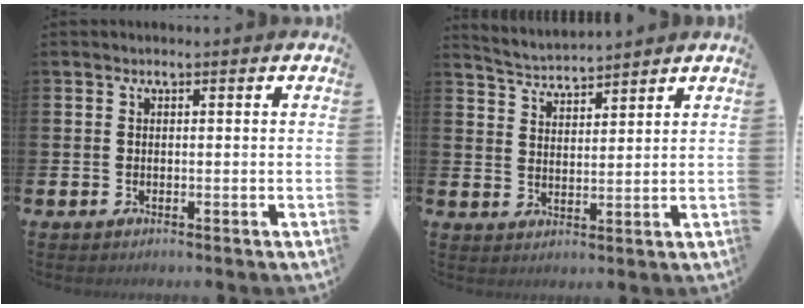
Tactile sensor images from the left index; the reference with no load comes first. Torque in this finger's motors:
{"motor_torque": [-0.50, -0.61, -0.48, -0.02]}